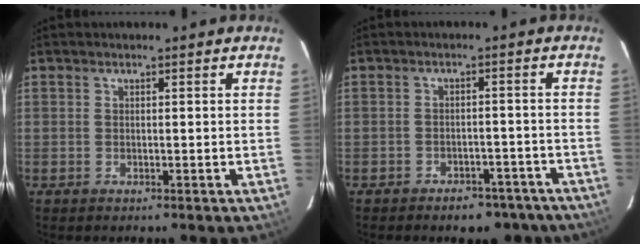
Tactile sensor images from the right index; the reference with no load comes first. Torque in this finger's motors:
{"motor_torque": [0.56, -0.52, 0.08, -0.04]}